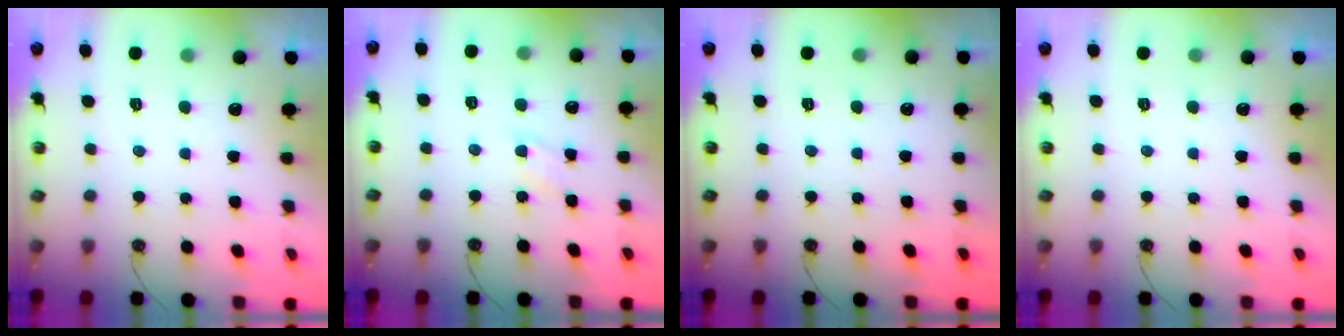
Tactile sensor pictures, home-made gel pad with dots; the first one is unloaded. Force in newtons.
{"total": 4.3, "press": 4.3, "slide": 0.6}
{"total": 0.0}
{"total": 0.0}